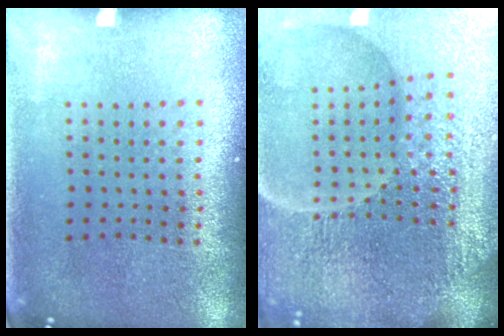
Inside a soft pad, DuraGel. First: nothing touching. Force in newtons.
{"total": 7.3, "press": 6.4, "slide": 3.5}